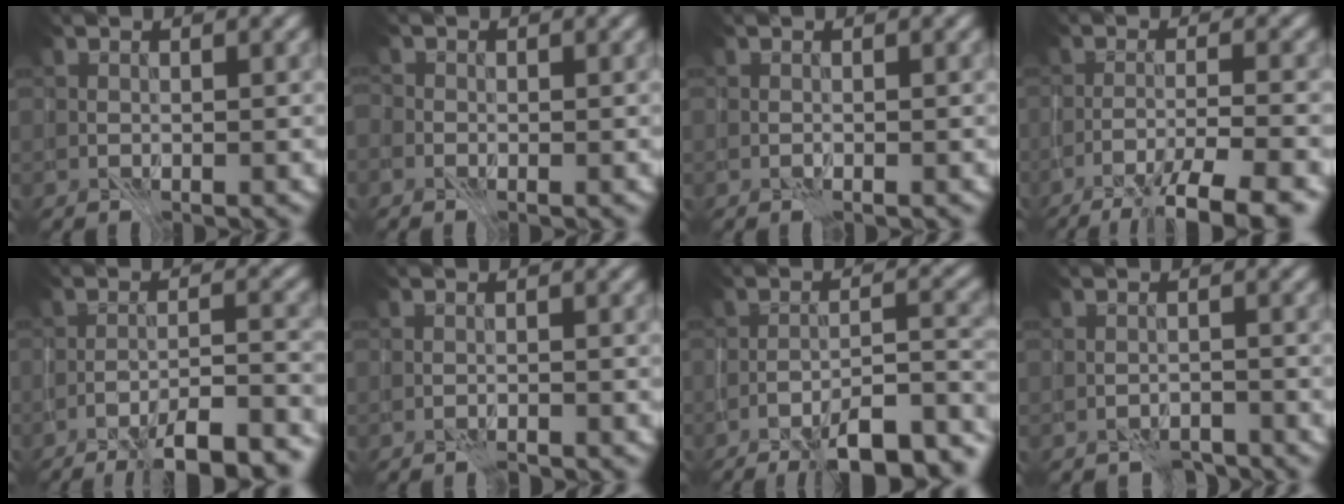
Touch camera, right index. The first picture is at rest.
{"total": 0.8, "force": [-0.6, 0.5, 0.2], "torque": [-0.005, 0.004, -0.011]}
{"total": 0.0}
{"total": 7.2, "force": [-4.8, 1.4, 5.2], "torque": [-0.080, 0.002, -0.072]}
{"total": 10.4, "force": [-8.3, 2.3, 5.9], "torque": [-0.082, -0.001, -0.104]}
{"total": 0.6, "force": [-0.6, 0.1, 0.1], "torque": [0.000, 0.003, -0.012]}
{"total": 12.0, "force": [-9.4, 3.2, 6.7], "torque": [-0.089, 0.004, -0.117]}
{"total": 2.1, "force": [-1.9, 0.7, 0.4], "torque": [-0.002, 0.003, -0.034]}